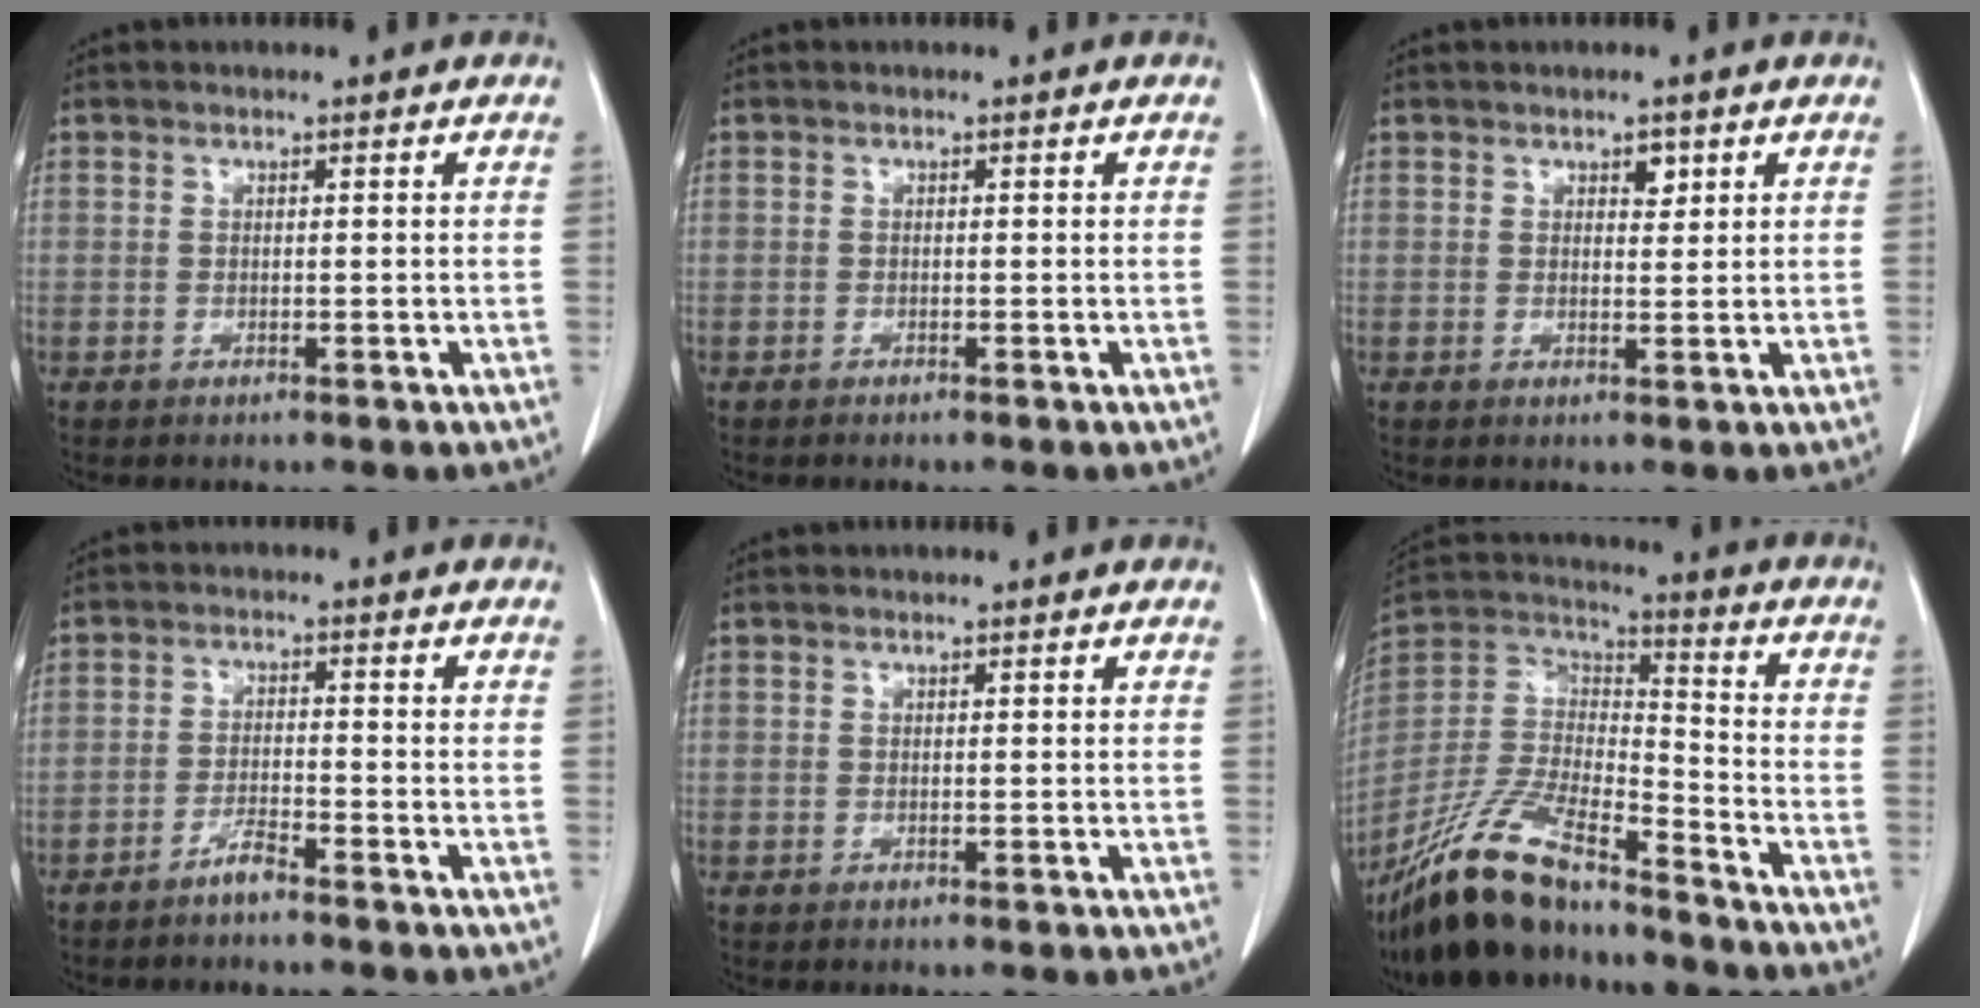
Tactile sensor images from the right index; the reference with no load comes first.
{"total": 0.0}
{"total": 1.8, "force": [1.0, 0.9, 1.1], "torque": [-0.014, -0.002, 0.015]}
{"total": 2.6, "force": [-2.2, 0.0, 1.4], "torque": [-0.030, -0.002, -0.043]}
{"total": 0.0}
{"total": 19.1, "force": [-15.2, 5.2, 10.3], "torque": [-0.227, -0.010, -0.284]}